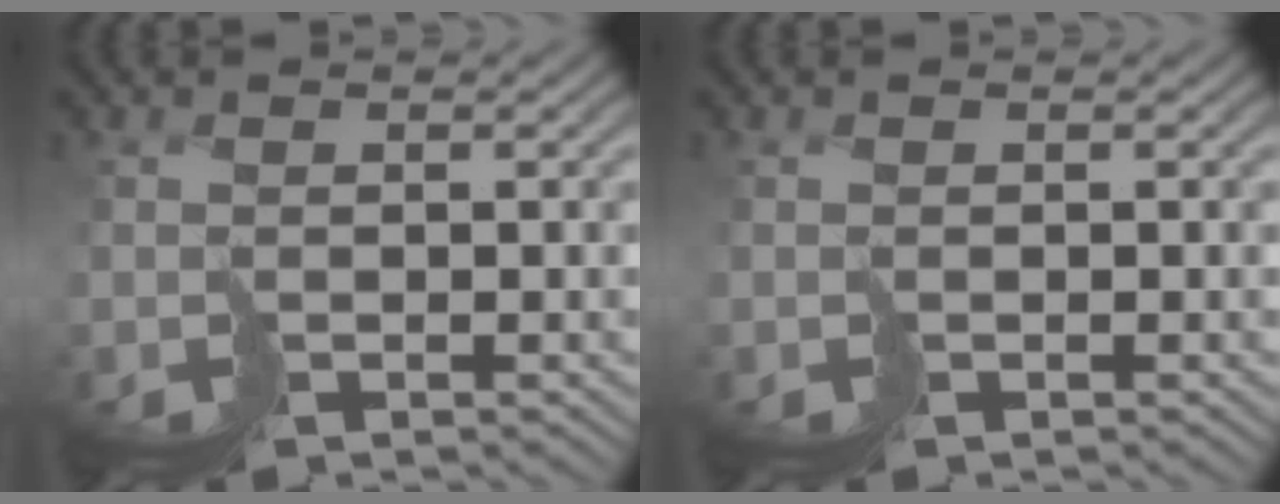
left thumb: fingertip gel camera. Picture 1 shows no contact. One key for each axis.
{"total": 0.0}